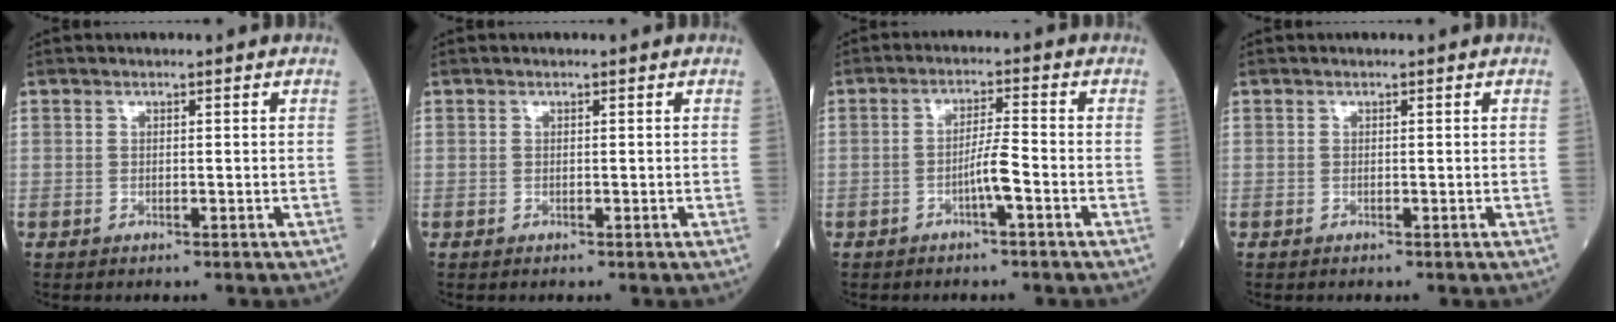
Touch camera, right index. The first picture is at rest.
{"total": 0.0}
{"total": 3.7, "force": [-1.7, -0.1, 3.3], "torque": [-0.058, 0.004, -0.032]}
{"total": 0.0}